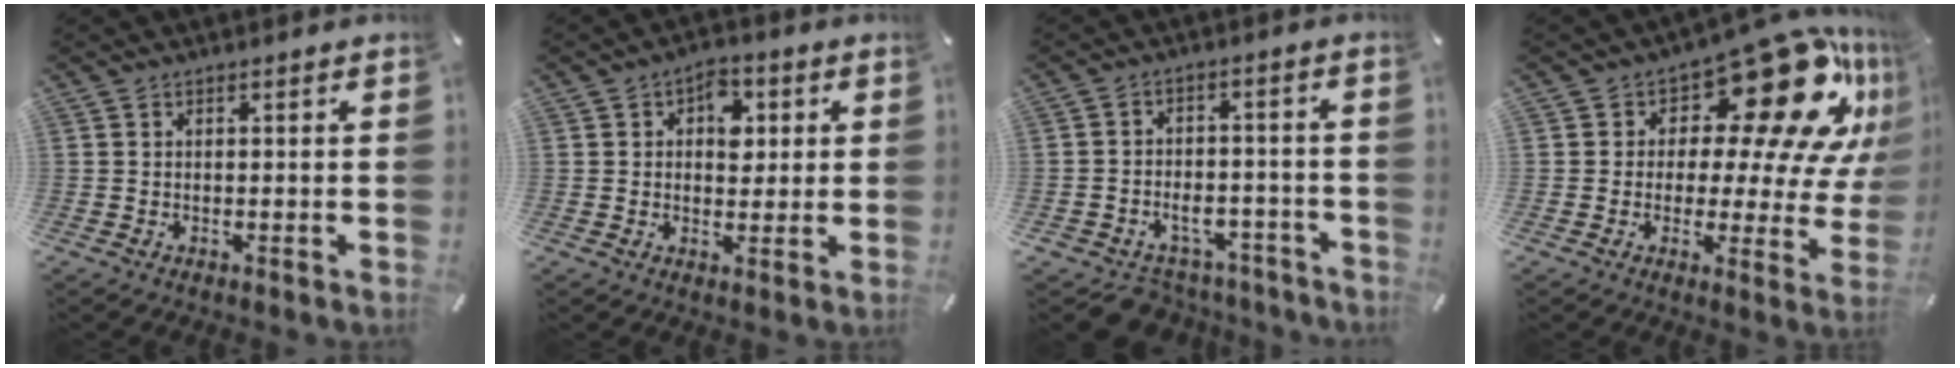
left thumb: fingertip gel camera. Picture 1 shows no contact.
{"total": 6.6, "force": [1.4, 4.7, 4.4], "torque": [-0.044, -0.005, 0.014]}
{"total": 6.7, "force": [-3.0, 5.5, 2.4], "torque": [-0.048, 0.021, -0.048]}
{"total": 21.2, "force": [11.3, 9.5, 15.2], "torque": [-0.194, -0.095, 0.184]}